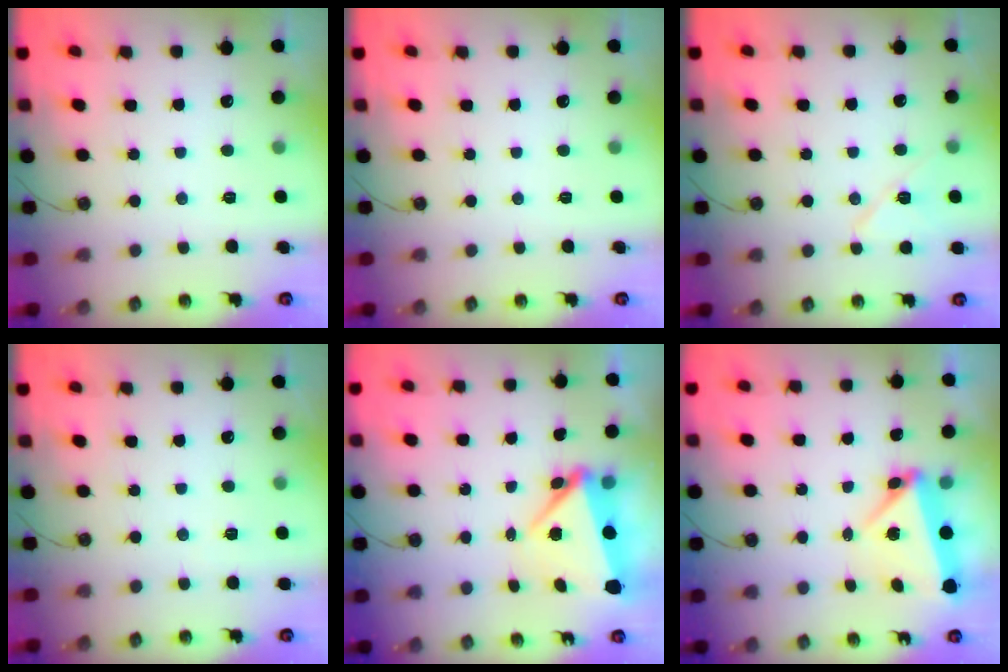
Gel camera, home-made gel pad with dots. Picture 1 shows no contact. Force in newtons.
{"total": 0.0}
{"total": 8.8, "press": 8.7, "slide": 1.1}
{"total": 1.6, "press": 1.5, "slide": 0.5}
{"total": 5.4, "press": 5.3, "slide": 0.9}
{"total": 6.0, "press": 5.6, "slide": 2.3}